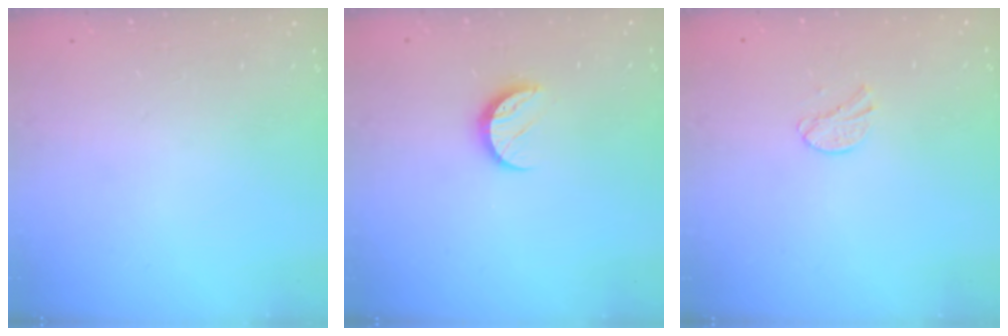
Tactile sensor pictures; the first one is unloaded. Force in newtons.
{"total": 7.5, "press": 7.4, "slide": 0.9}
{"total": 6.1, "press": 6.1, "slide": 0.6}